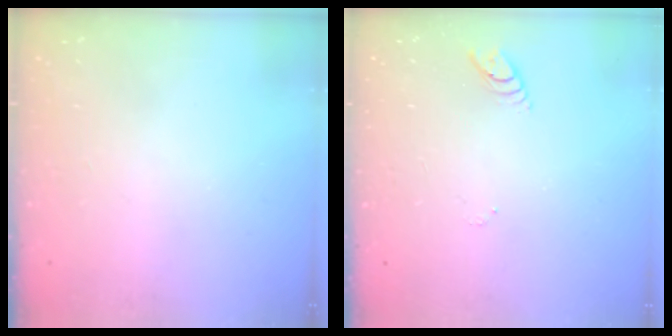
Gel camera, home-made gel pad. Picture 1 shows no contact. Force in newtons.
{"total": 3.0, "press": 3.0, "slide": 0.3}